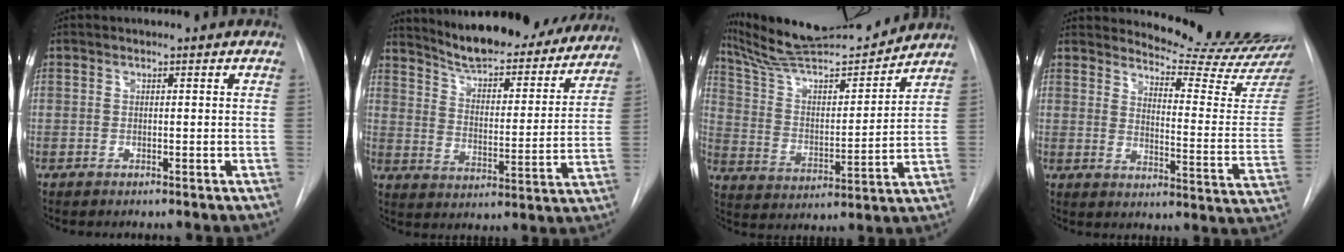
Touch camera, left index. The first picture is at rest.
{"total": 24.3, "force": [21.9, 5.4, 9.1], "torque": [-0.132, -0.026, 0.293]}
{"total": 19.2, "force": [17.9, 2.0, 6.8], "torque": [-0.122, 0.004, 0.294]}
{"total": 17.8, "force": [17.4, -1.1, 3.9], "torque": [-0.063, -0.144, 0.206]}